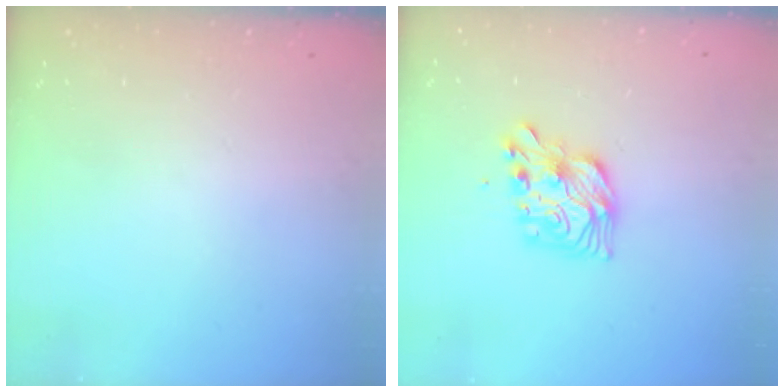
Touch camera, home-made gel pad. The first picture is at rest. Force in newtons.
{"total": 10.5, "press": 10.5, "slide": 1.0}